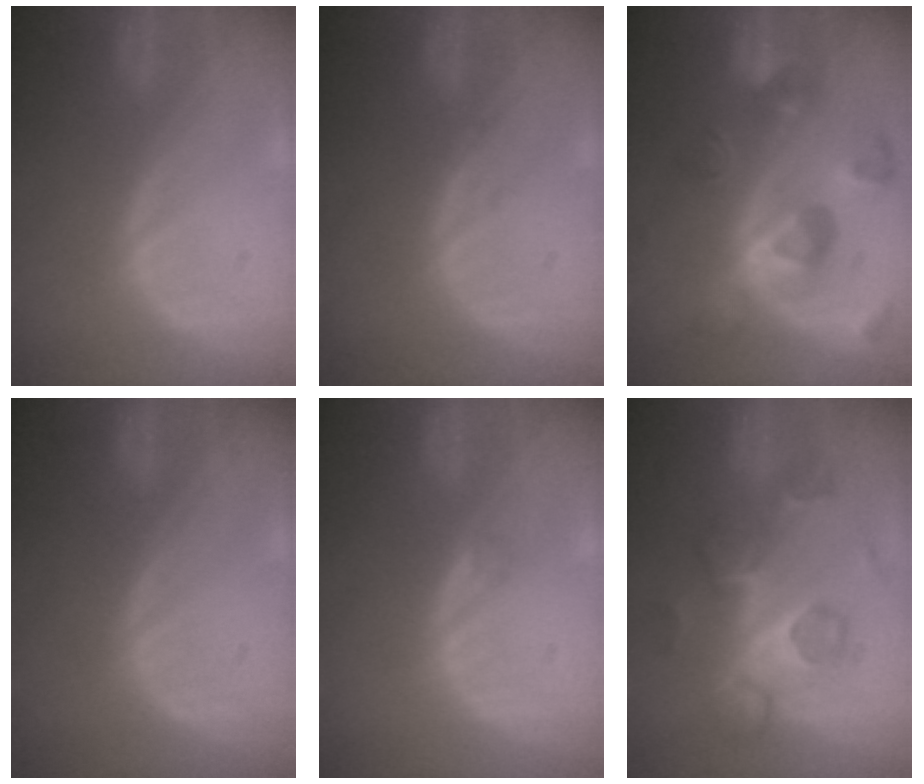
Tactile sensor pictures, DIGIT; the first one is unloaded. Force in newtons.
{"total": 0.6, "press": 0.5, "slide": 0.1}
{"total": 10.3, "press": 9.1, "slide": 4.7}
{"total": 0.0}
{"total": 0.8, "press": 0.8, "slide": 0.1}
{"total": 8.8, "press": 7.6, "slide": 4.5}